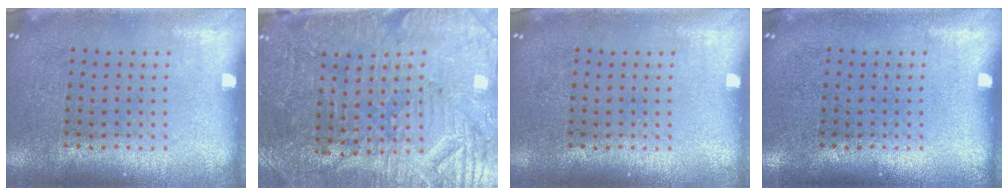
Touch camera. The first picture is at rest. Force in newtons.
{"total": 3.7, "press": 3.5, "slide": 1.3}
{"total": 0.0}
{"total": 0.0}